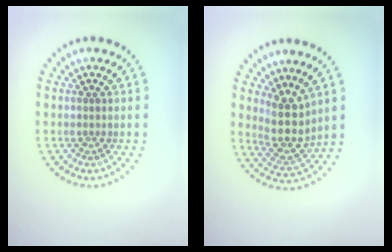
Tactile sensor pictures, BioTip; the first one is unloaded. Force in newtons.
{"total": 3.8, "press": 3.1, "slide": 2.2}